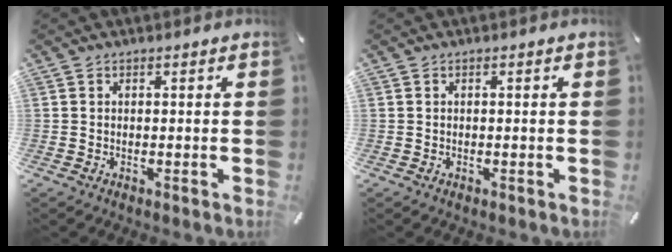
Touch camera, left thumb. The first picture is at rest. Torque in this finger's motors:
{"motor_torque": [0.01, -0.22, 0.13, 0.14, -0.01]}